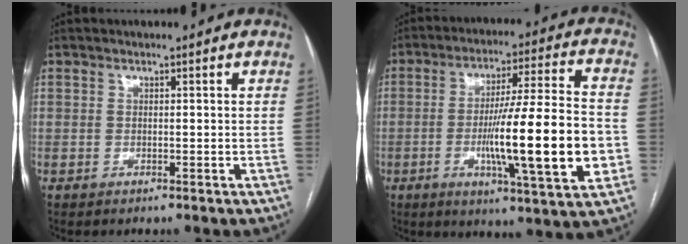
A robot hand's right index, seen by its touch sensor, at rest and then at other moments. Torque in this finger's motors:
{"motor_torque": [2.14, 0.00, 1.05, 0.21]}